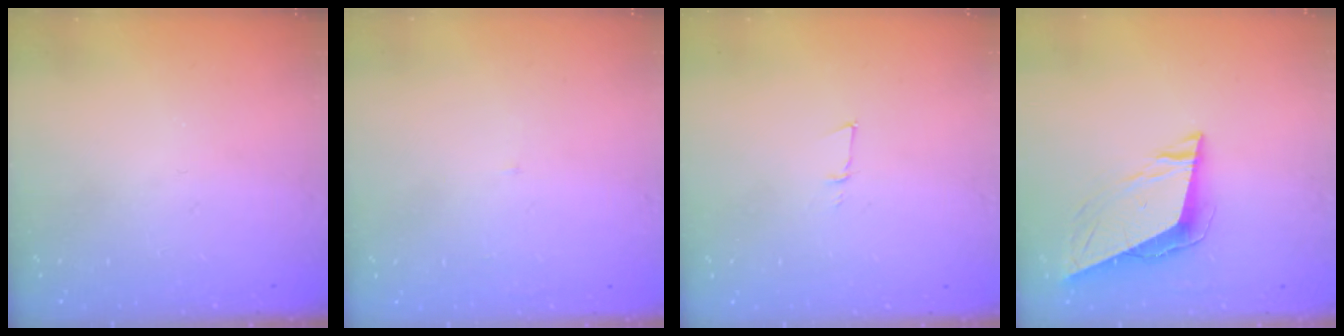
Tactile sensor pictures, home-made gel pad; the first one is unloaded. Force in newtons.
{"total": 2.0, "press": 2.0, "slide": 0.1}
{"total": 3.9, "press": 3.8, "slide": 0.9}
{"total": 9.1, "press": 8.5, "slide": 3.1}